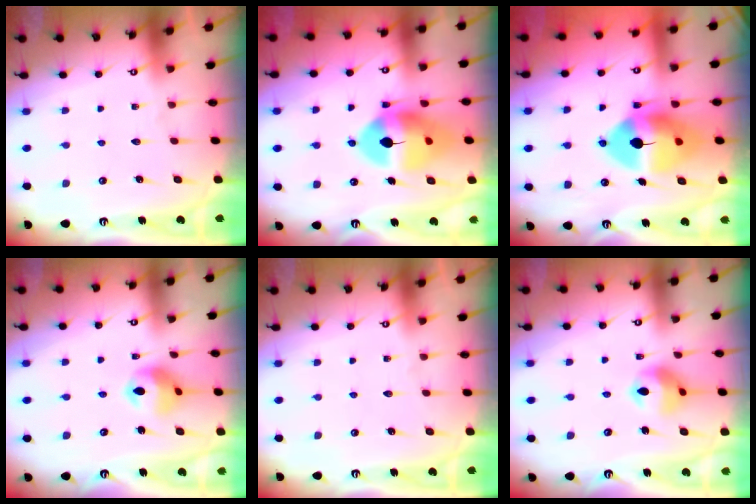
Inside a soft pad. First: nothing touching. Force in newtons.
{"total": 14.7, "press": 14.6, "slide": 2.1}
{"total": 14.9, "press": 14.7, "slide": 2.5}
{"total": 10.4, "press": 10.3, "slide": 1.3}
{"total": 0.0}
{"total": 10.3, "press": 10.2, "slide": 1.3}